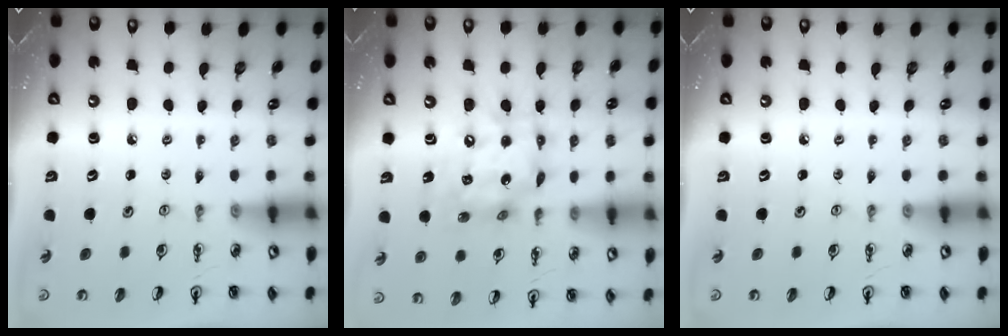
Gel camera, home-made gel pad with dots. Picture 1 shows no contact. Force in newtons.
{"total": 14.3, "press": 14.2, "slide": 1.5}
{"total": 0.0}